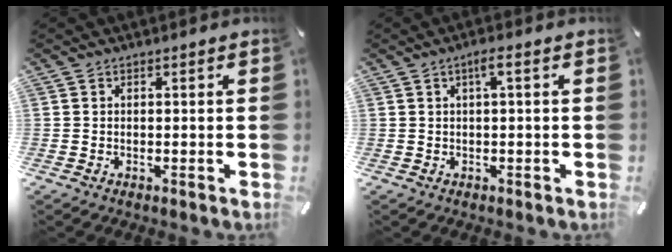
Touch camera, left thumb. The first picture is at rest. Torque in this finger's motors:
{"motor_torque": [-0.17, -0.23, 0.32, -0.07, 0.00]}